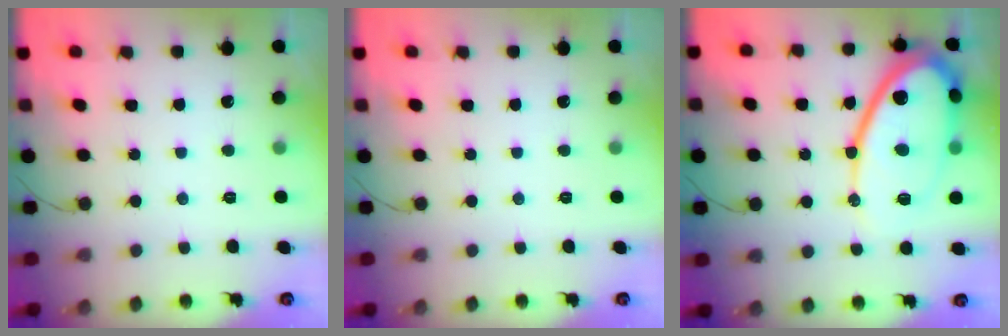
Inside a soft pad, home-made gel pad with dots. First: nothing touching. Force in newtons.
{"total": 0.0}
{"total": 21.2, "press": 21.2, "slide": 1.8}